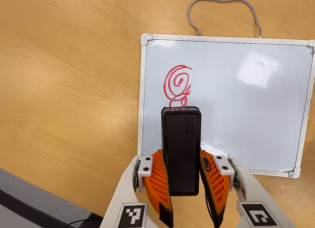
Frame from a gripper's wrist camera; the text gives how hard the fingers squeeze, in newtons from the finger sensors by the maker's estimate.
{"total": 8.1, "left": 6.5, "right": 9.6}